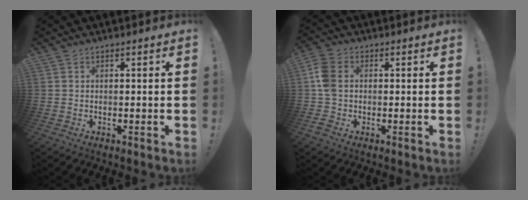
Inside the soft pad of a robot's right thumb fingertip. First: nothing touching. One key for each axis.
{"total": 8.8, "fx": 0.0, "fy": 6.4, "fz": 6.0, "tx": -0.122, "ty": 0.010, "tz": 0.006}